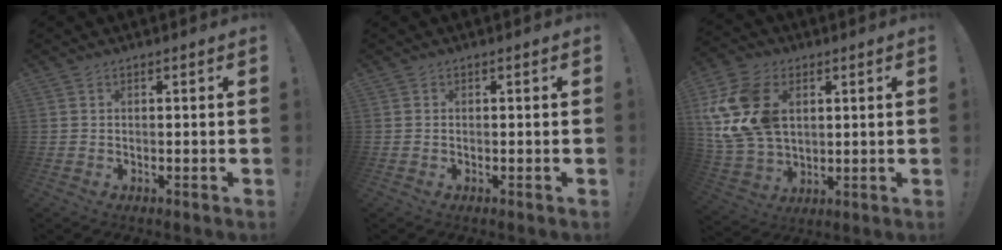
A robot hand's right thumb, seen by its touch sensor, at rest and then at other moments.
{"total": 0.0}
{"total": 19.2, "force": [5.0, 14.0, 12.2], "torque": [-0.227, -0.021, 0.099]}